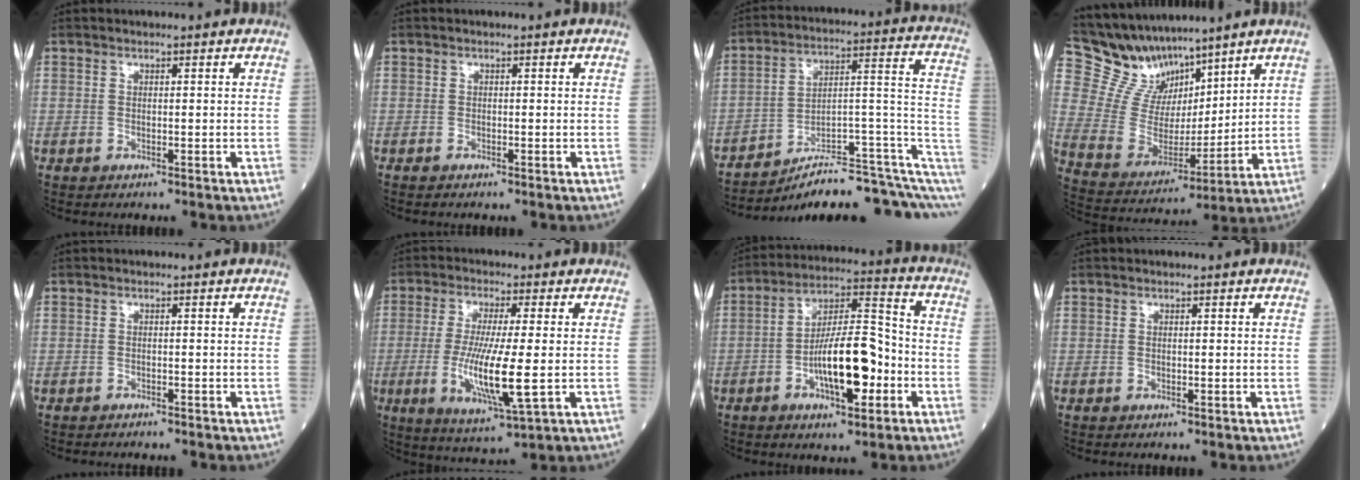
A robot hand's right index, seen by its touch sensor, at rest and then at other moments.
{"total": 1.1, "force": [-0.6, 0.7, 0.6], "torque": [-0.024, -0.002, -0.008]}
{"total": 19.0, "force": [-12.6, 3.5, 13.8], "torque": [-0.134, 0.072, -0.183]}
{"total": 12.7, "force": [11.2, 5.1, 3.1], "torque": [-0.087, 0.022, 0.229]}
{"total": 3.0, "force": [-2.6, 0.9, 1.2], "torque": [-0.025, -0.006, -0.031]}
{"total": 12.2, "force": [-1.9, 1.5, 12.0], "torque": [-0.239, -0.028, -0.033]}
{"total": 13.6, "force": [-4.3, 4.3, 12.2], "torque": [-0.223, 0.017, -0.069]}
{"total": 0.0}